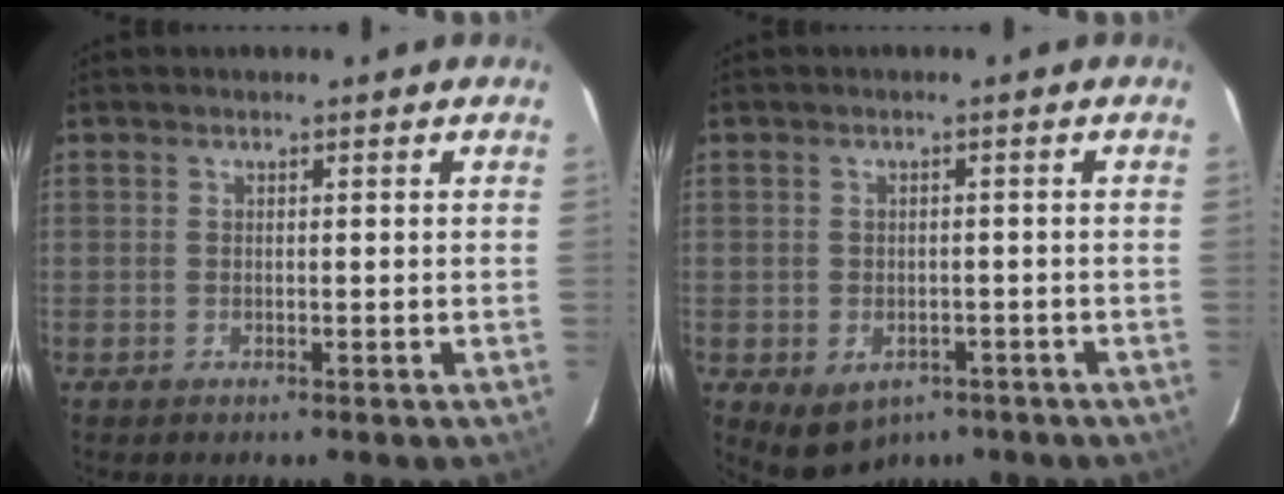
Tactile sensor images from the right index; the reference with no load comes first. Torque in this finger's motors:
{"motor_torque": [0.91, -0.99, 0.03, -0.01]}